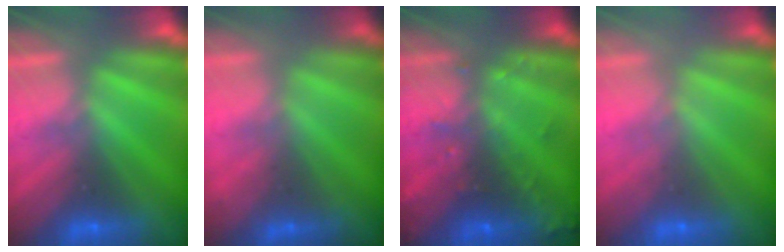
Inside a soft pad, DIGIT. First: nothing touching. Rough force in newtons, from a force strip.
{"total": 1.8}
{"total": 7.4}
{"total": 1.8}